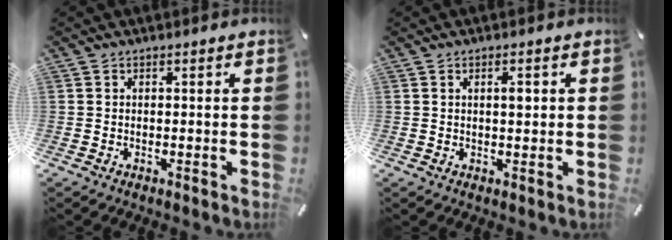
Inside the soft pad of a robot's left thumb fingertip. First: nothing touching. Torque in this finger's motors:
{"motor_torque": [0.02, 0.16, 0.15, 0.15, 0.04]}